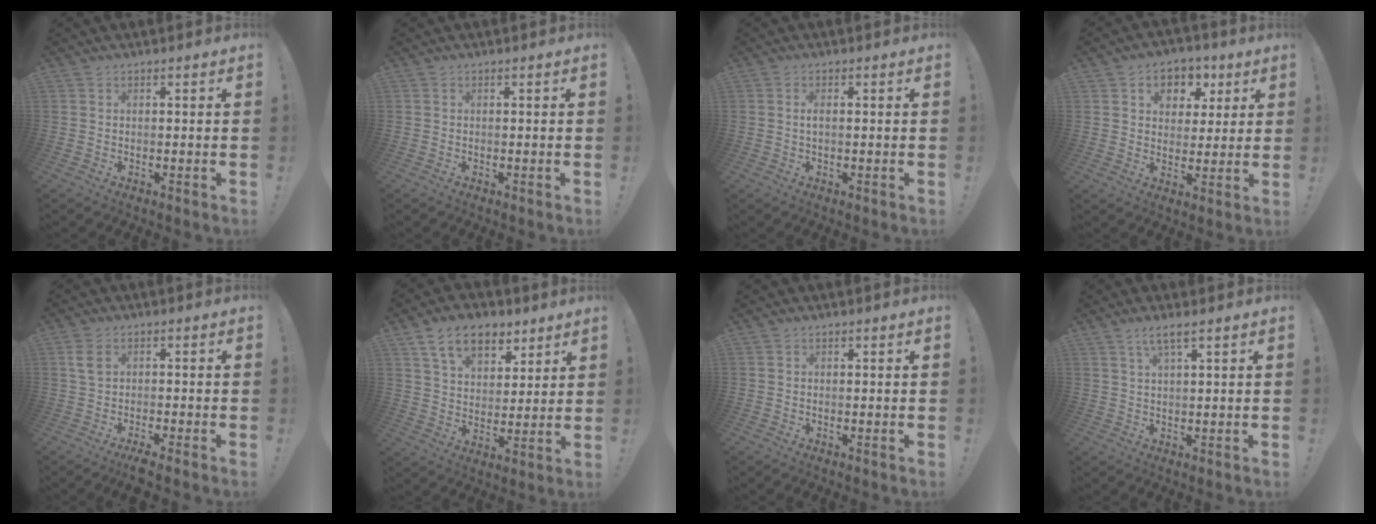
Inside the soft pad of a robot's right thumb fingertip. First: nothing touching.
{"total": 0.0}
{"total": 1.5, "force": [-0.1, 0.3, 1.4], "torque": [-0.022, -0.001, -0.002]}
{"total": 8.4, "force": [3.4, 7.0, 3.3], "torque": [-0.033, -0.016, 0.064]}
{"total": 4.5, "force": [-1.2, 1.5, 4.0], "torque": [-0.086, -0.001, -0.021]}
{"total": 13.1, "force": [7.8, 8.0, 6.8], "torque": [-0.107, -0.033, 0.146]}
{"total": 0.0}
{"total": 3.6, "force": [2.3, 0.2, 2.7], "torque": [-0.063, -0.001, 0.041]}